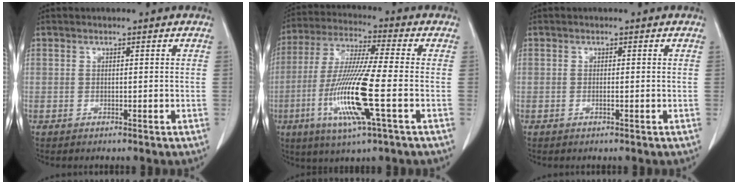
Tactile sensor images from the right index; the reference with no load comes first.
{"total": 14.7, "force": [-4.1, 0.1, 14.1], "torque": [-0.293, -0.019, -0.083]}
{"total": 0.6, "force": [-0.2, -0.1, 0.5], "torque": [-0.010, 0.001, -0.005]}